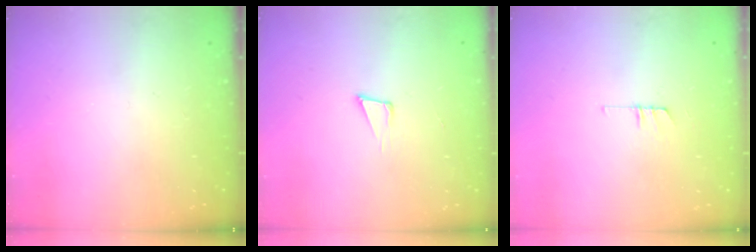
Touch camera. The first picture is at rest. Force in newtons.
{"total": 4.0, "press": 2.5, "slide": 3.1}
{"total": 4.8, "press": 4.8, "slide": 0.4}